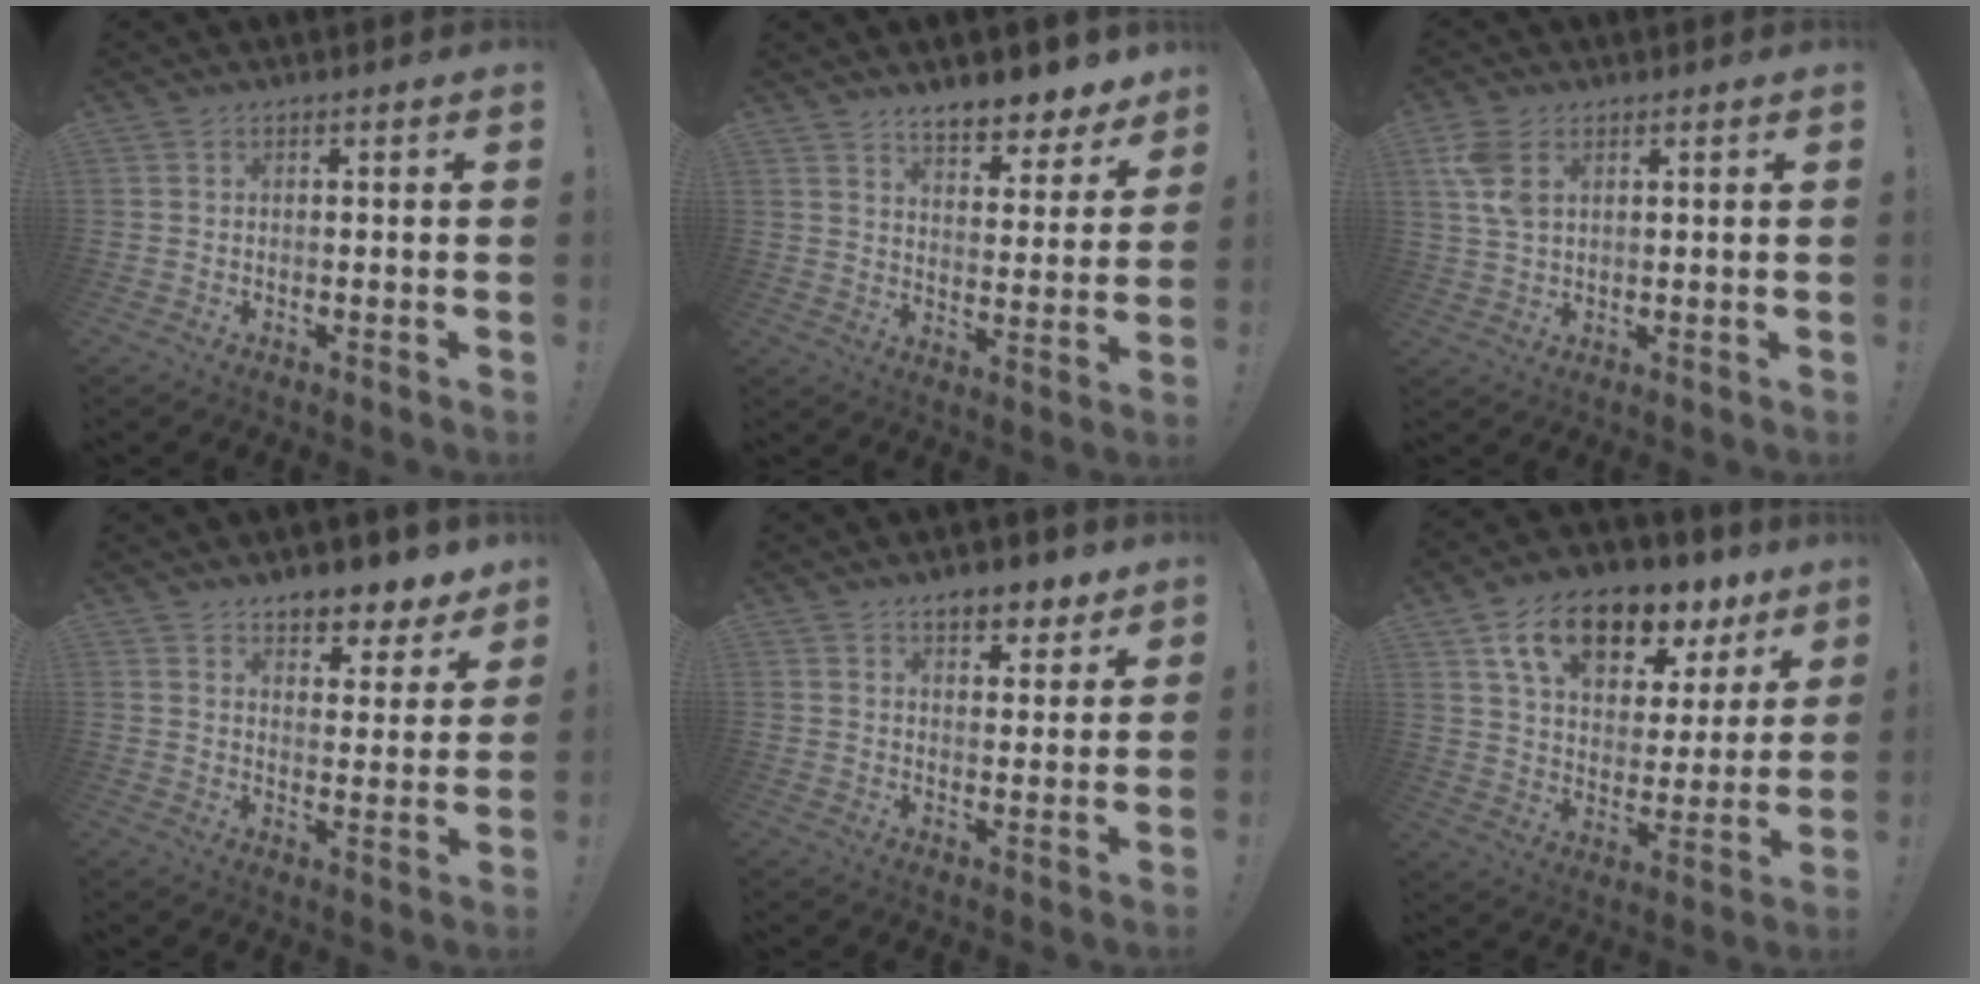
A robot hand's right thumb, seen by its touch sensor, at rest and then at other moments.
{"total": 9.3, "force": [8.2, 2.6, 3.5], "torque": [-0.044, -0.070, 0.146]}
{"total": 7.0, "force": [3.0, 4.0, 4.9], "torque": [-0.095, -0.009, 0.056]}
{"total": 7.7, "force": [6.9, 2.7, 2.2], "torque": [-0.009, -0.070, 0.123]}
{"total": 7.2, "force": [5.9, 2.9, 2.9], "torque": [-0.028, -0.041, 0.105]}
{"total": 17.4, "force": [11.0, 9.0, 10.0], "torque": [-0.157, -0.063, 0.193]}